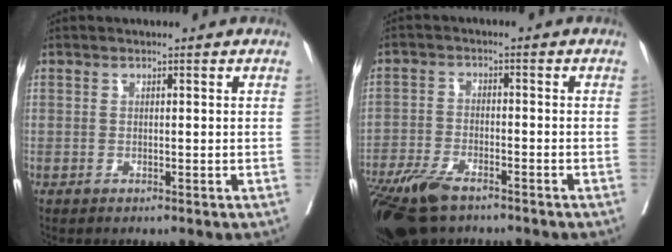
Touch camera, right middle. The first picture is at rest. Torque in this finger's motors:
{"motor_torque": [0.90, -0.85, 0.18, 0.09]}